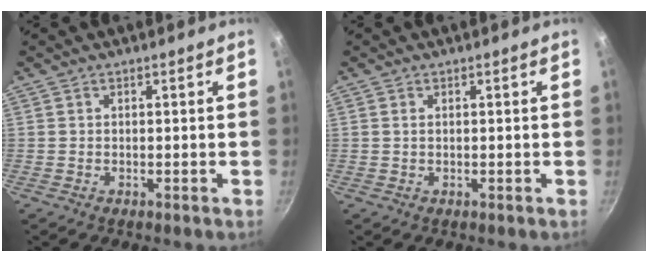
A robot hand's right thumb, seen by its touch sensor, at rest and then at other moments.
{"total": 0.7, "force": [0.2, 0.5, 0.5], "torque": [-0.010, 0.001, 0.004]}